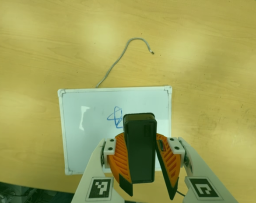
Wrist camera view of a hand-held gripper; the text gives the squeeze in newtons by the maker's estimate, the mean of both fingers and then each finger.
{"total": 10.0, "left": 10.4, "right": 9.6}